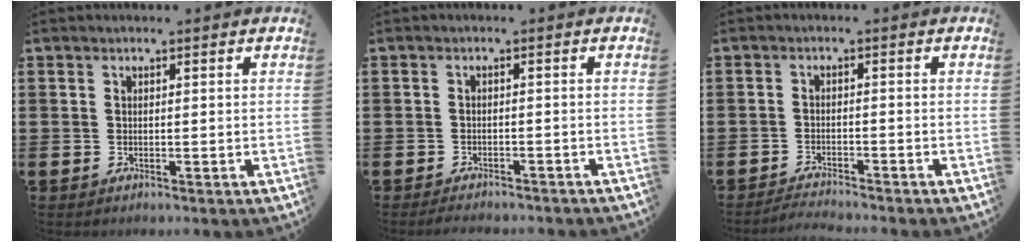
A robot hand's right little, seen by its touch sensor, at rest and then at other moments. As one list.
[{"total": 1.4, "force": [-1.4, 0.0, 0.1], "torque": [-0.006, 0.000, -0.028]}, {"total": 1.7, "force": [-1.7, -0.2, 0.1], "torque": [-0.004, 0.002, -0.035]}]